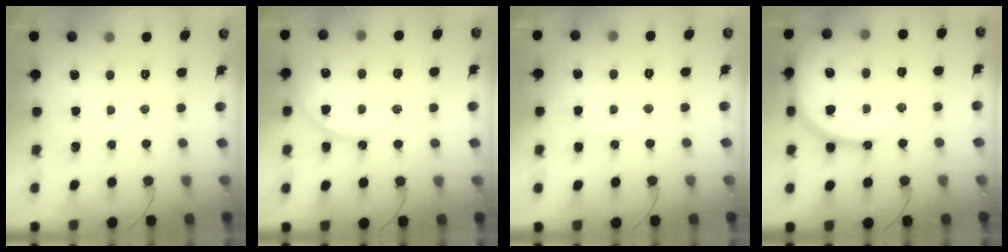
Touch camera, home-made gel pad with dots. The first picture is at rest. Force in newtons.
{"total": 12.8, "press": 12.8, "slide": 0.9}
{"total": 6.9, "press": 6.9, "slide": 0.7}
{"total": 17.2, "press": 17.1, "slide": 1.6}